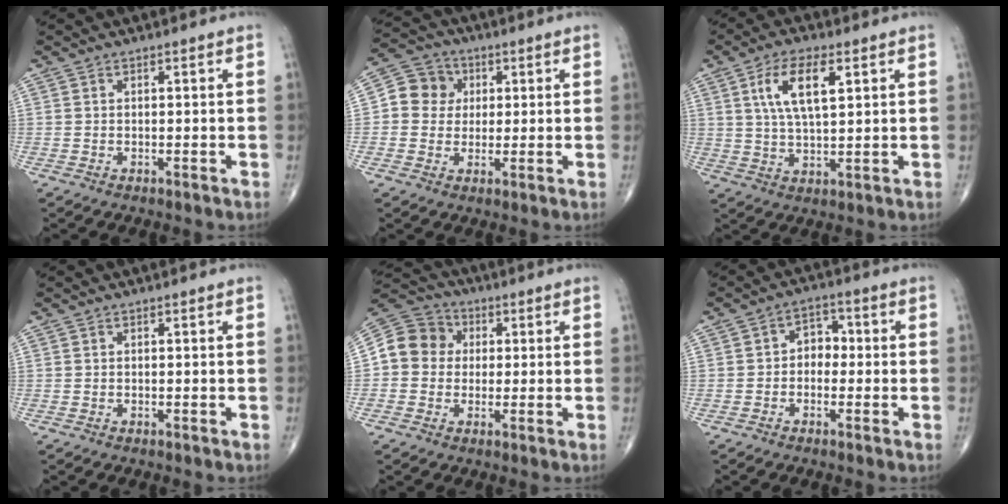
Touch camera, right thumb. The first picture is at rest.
{"total": 7.7, "force": [1.1, 7.2, 2.5], "torque": [-0.014, 0.009, 0.008]}
{"total": 9.8, "force": [3.4, 3.9, 8.3], "torque": [-0.153, -0.007, 0.066]}
{"total": 0.0}
{"total": 9.6, "force": [0.8, 8.8, 3.9], "torque": [-0.055, 0.022, 0.001]}
{"total": 4.4, "force": [-0.5, 3.4, 2.8], "torque": [-0.019, 0.020, -0.020]}